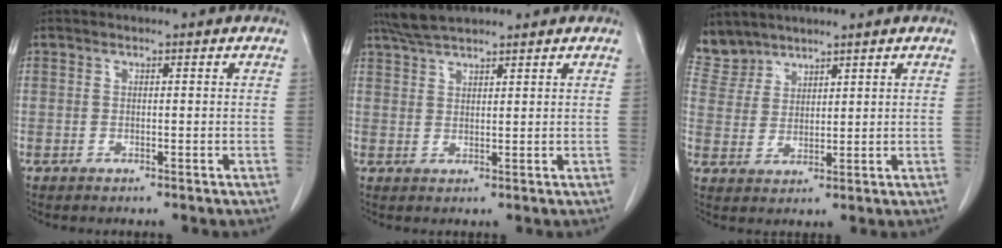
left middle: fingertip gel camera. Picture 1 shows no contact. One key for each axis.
{"total": 5.4, "fx": 4.8, "fy": 0.9, "fz": 2.4, "tx": -0.053, "ty": 0.019, "tz": 0.091}
{"total": 4.7, "fx": 4.4, "fy": 1.7, "fz": -0.5, "tx": 0.009, "ty": 0.003, "tz": 0.098}